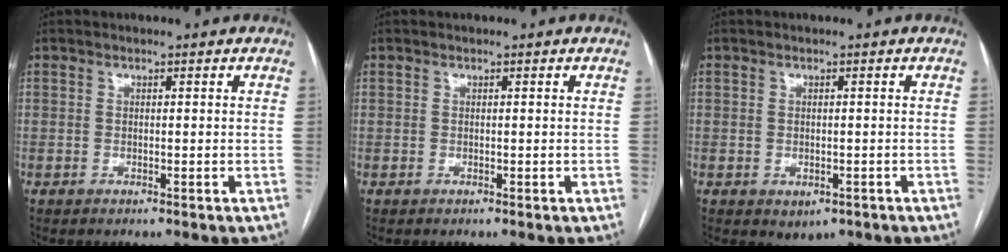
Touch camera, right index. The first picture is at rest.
{"total": 0.0}
{"total": 2.7, "force": [-1.3, 1.9, 1.3], "torque": [-0.009, 0.000, -0.004]}